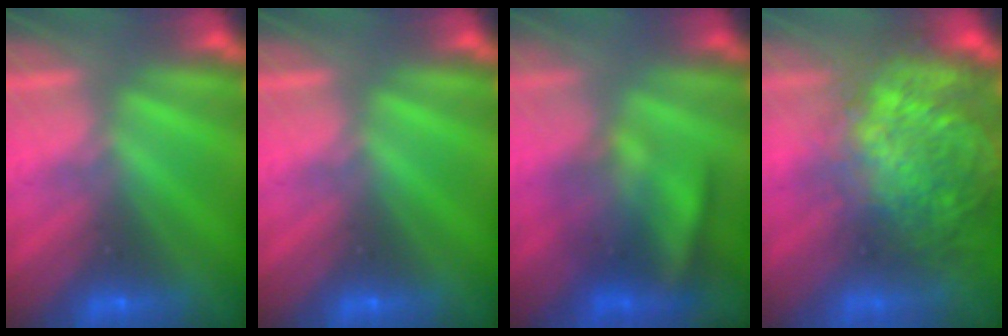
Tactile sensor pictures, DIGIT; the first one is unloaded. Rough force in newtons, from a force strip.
{"total": 0.0}
{"total": 3.5}
{"total": 8.8}